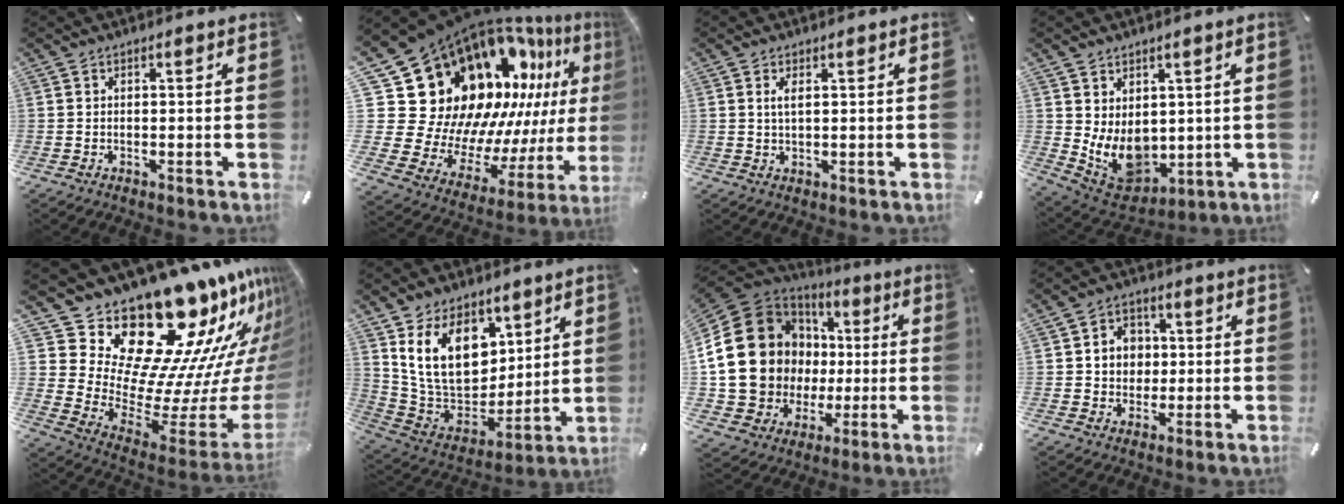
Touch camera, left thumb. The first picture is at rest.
{"total": 25.8, "force": [10.5, 19.6, 13.0], "torque": [-0.192, -0.169, 0.258]}
{"total": 2.4, "force": [0.9, 0.8, 2.0], "torque": [-0.043, 0.002, 0.015]}
{"total": 10.1, "force": [0.8, 8.4, 5.5], "torque": [-0.111, -0.029, 0.022]}
{"total": 26.5, "force": [17.7, 13.7, 14.1], "torque": [-0.194, -0.208, 0.350]}
{"total": 17.9, "force": [7.7, 12.7, 10.0], "torque": [-0.191, -0.039, 0.147]}
{"total": 23.8, "force": [2.4, 20.7, 11.6], "torque": [-0.255, -0.020, 0.080]}
{"total": 6.8, "force": [0.4, 6.4, 2.3], "torque": [-0.035, 0.010, 0.006]}